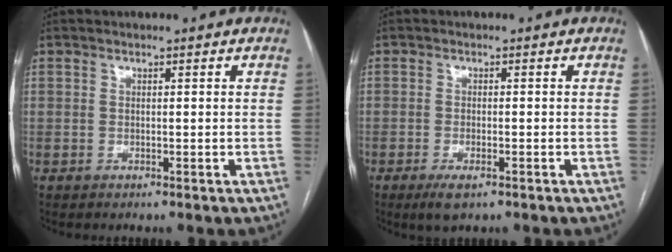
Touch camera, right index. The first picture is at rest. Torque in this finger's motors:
{"motor_torque": [0.24, -0.06, 0.07, 0.00]}